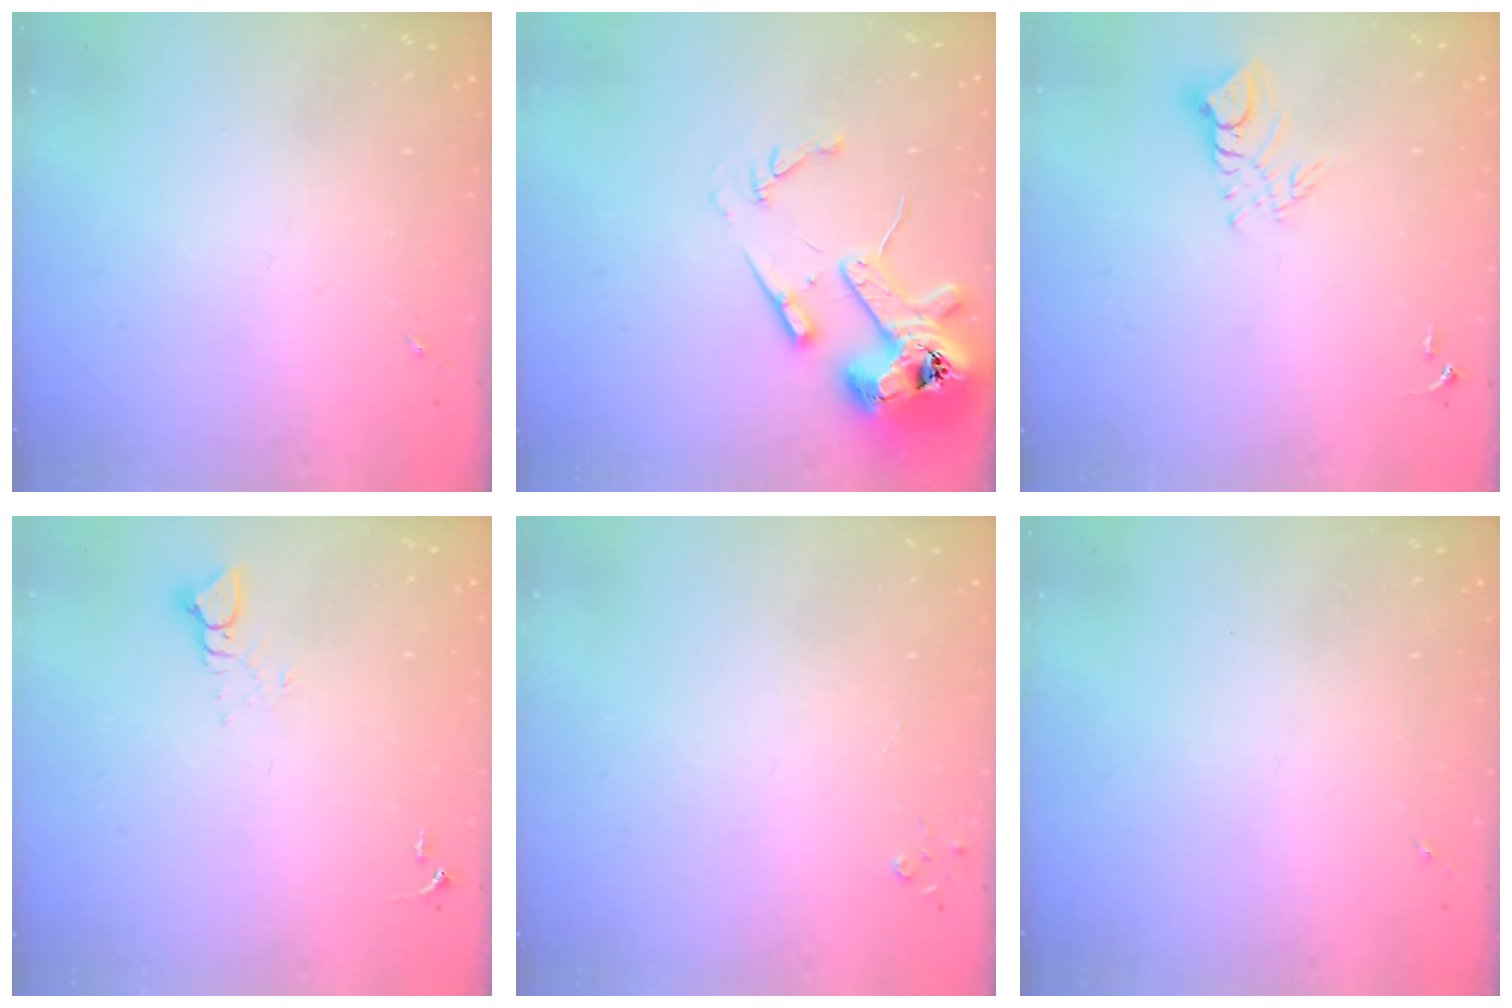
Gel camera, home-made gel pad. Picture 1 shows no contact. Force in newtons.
{"total": 15.1, "press": 15.0, "slide": 2.1}
{"total": 8.6, "press": 8.6, "slide": 0.8}
{"total": 3.7, "press": 3.7, "slide": 0.1}
{"total": 2.8, "press": 2.8, "slide": 0.3}
{"total": 0.0}